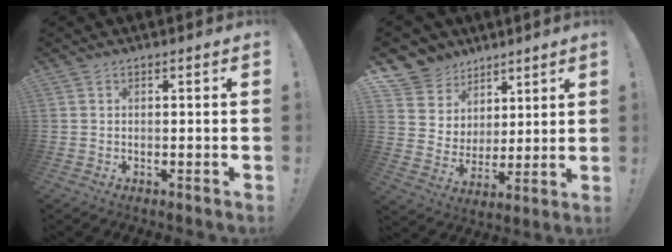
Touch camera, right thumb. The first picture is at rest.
{"total": 10.0, "force": [5.8, 8.1, 0.9], "torque": [-0.030, -0.045, 0.129]}